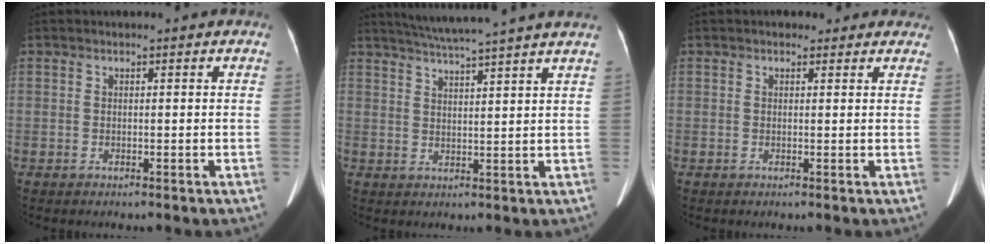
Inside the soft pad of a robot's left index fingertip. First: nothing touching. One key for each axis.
{"total": 12.4, "fx": 10.8, "fy": -1.6, "fz": 5.9, "tx": -0.103, "ty": 0.008, "tz": 0.144}
{"total": 2.6, "fx": 1.9, "fy": 1.8, "fz": 0.5, "tx": 0.006, "ty": 0.011, "tz": 0.017}